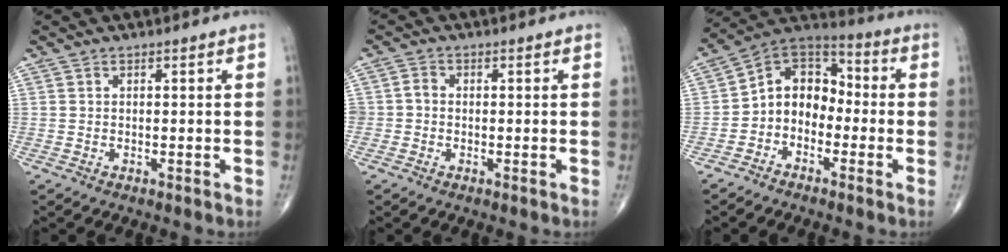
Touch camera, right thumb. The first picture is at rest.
{"total": 1.9, "force": [-0.5, 1.7, 0.7], "torque": [0.000, 0.006, -0.016]}
{"total": 10.4, "force": [-2.2, 8.0, 6.2], "torque": [-0.068, 0.055, -0.061]}